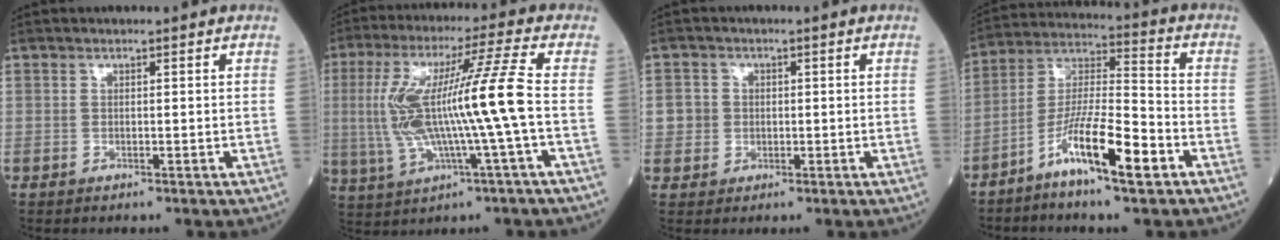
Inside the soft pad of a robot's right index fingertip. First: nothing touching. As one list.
[{"total": 14.8, "force": [-0.6, -0.6, 14.8], "torque": [-0.299, 0.019, -0.011]}, {"total": 3.0, "force": [0.1, 3.0, 0.5], "torque": [-0.003, 0.008, 0.001]}, {"total": 12.0, "force": [-6.5, 1.2, 10.0], "torque": [-0.190, -0.004, -0.124]}]